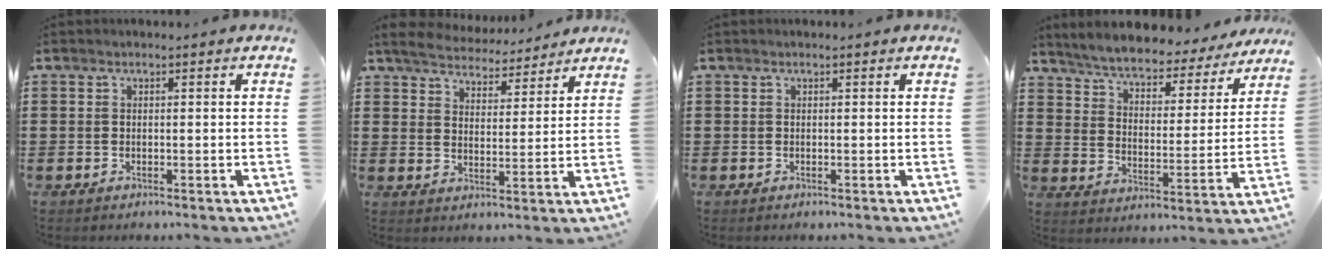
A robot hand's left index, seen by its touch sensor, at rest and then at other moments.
{"total": 4.9, "force": [4.8, 0.6, 0.5], "torque": [-0.035, -0.025, 0.083]}
{"total": 0.0}
{"total": 5.3, "force": [5.2, 0.4, 1.1], "torque": [-0.048, -0.038, 0.085]}